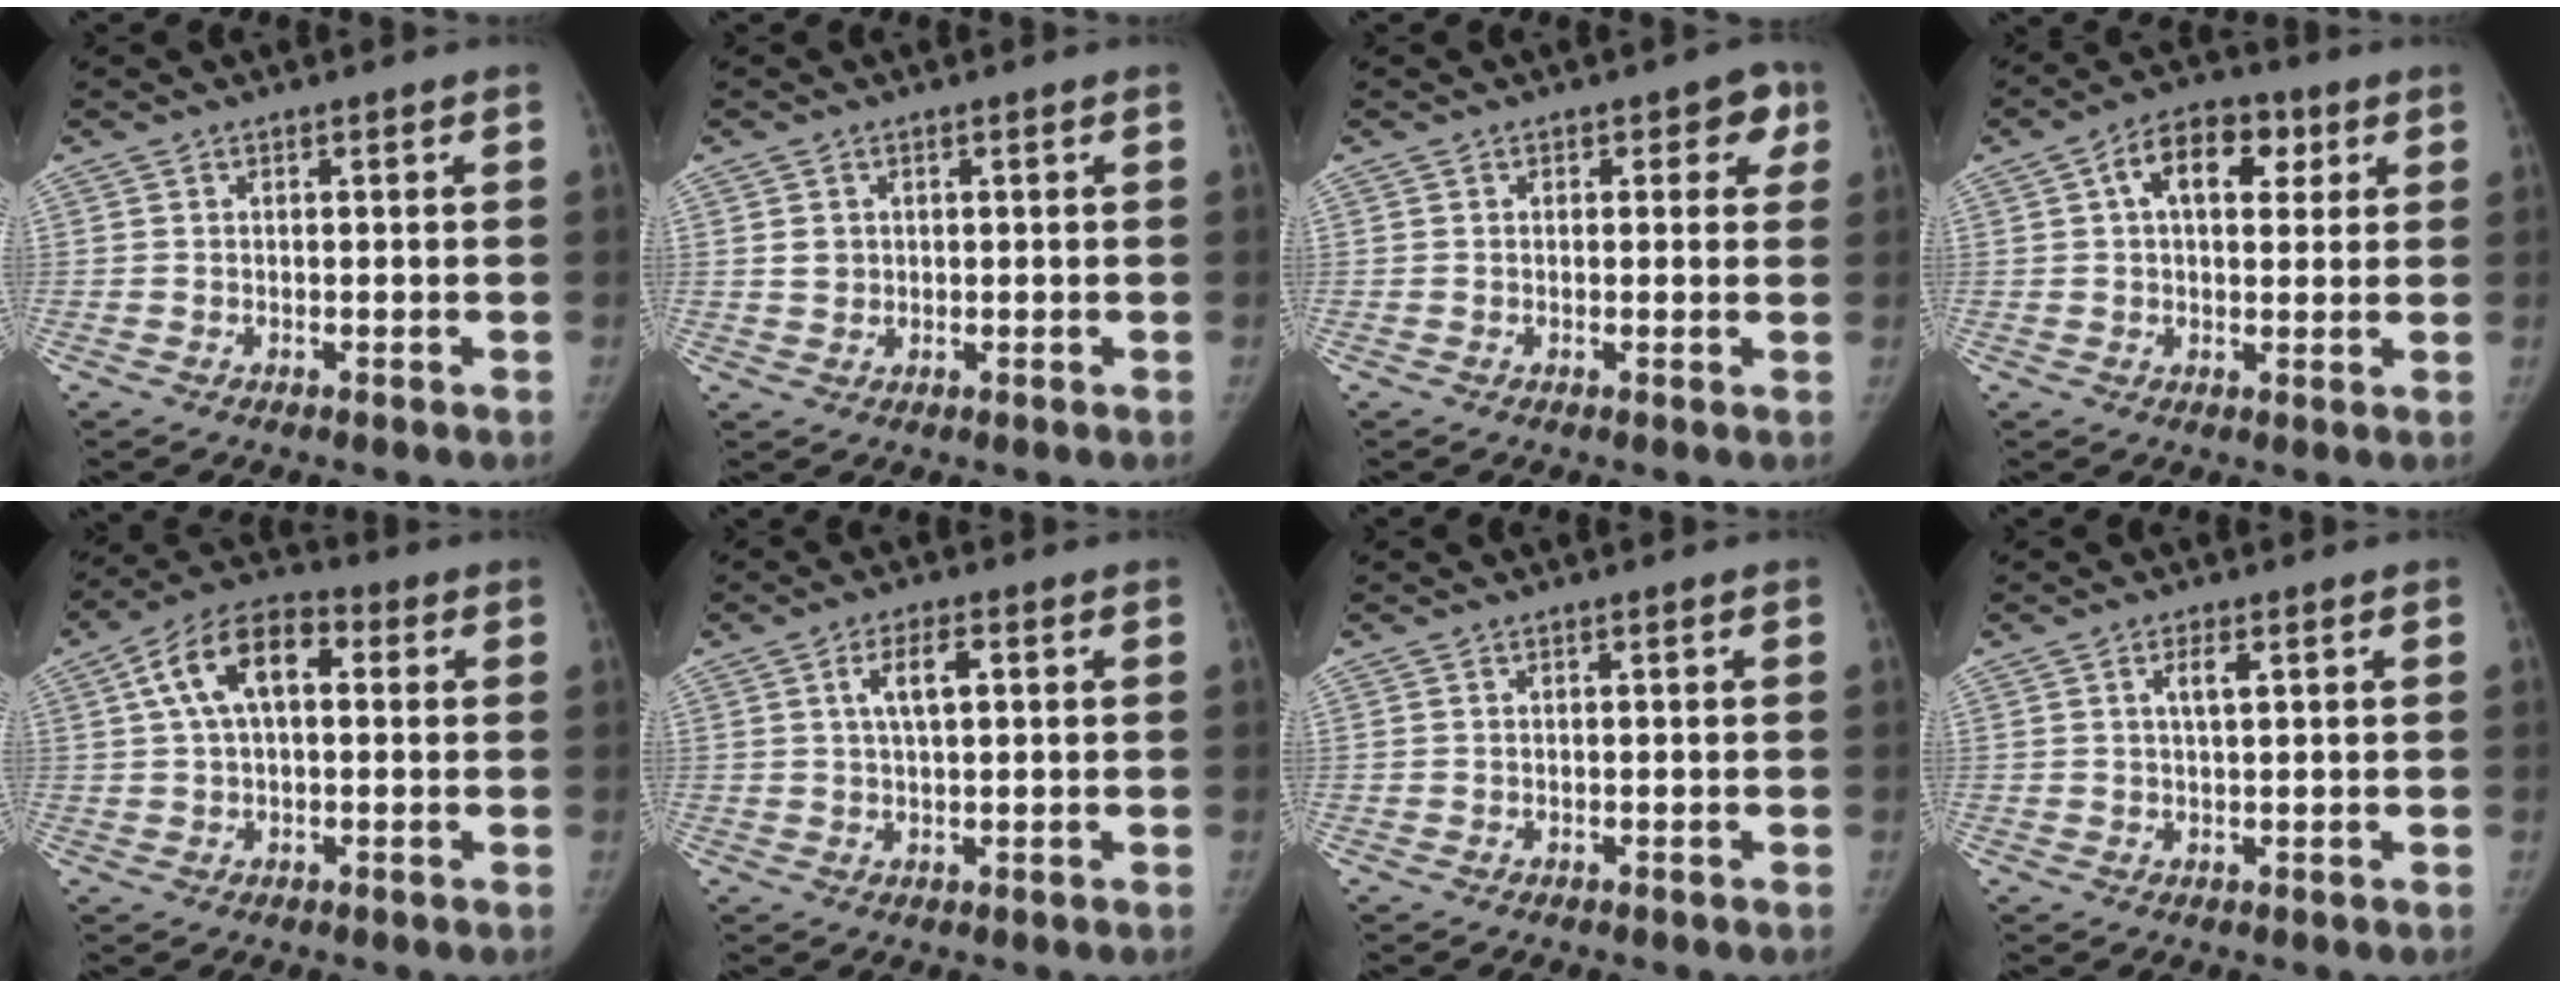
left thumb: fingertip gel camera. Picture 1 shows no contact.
{"total": 2.2, "force": [0.5, 1.9, 0.9], "torque": [-0.006, -0.003, 0.013]}
{"total": 3.8, "force": [1.4, 2.5, 2.4], "torque": [0.012, 0.000, 0.006]}
{"total": 10.5, "force": [3.4, 6.6, 7.6], "torque": [-0.091, 0.012, 0.043]}
{"total": 11.8, "force": [2.8, 6.7, 9.4], "torque": [-0.160, 0.029, 0.039]}
{"total": 5.0, "force": [1.5, 2.0, 4.3], "torque": [-0.077, 0.006, 0.026]}
{"total": 0.0}
{"total": 2.6, "force": [1.0, 0.8, 2.3], "torque": [-0.041, 0.000, 0.019]}